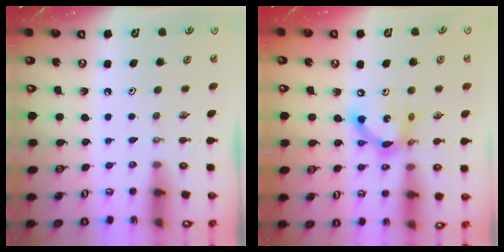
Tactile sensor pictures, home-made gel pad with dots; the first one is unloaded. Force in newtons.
{"total": 13.5, "press": 13.5, "slide": 1.0}